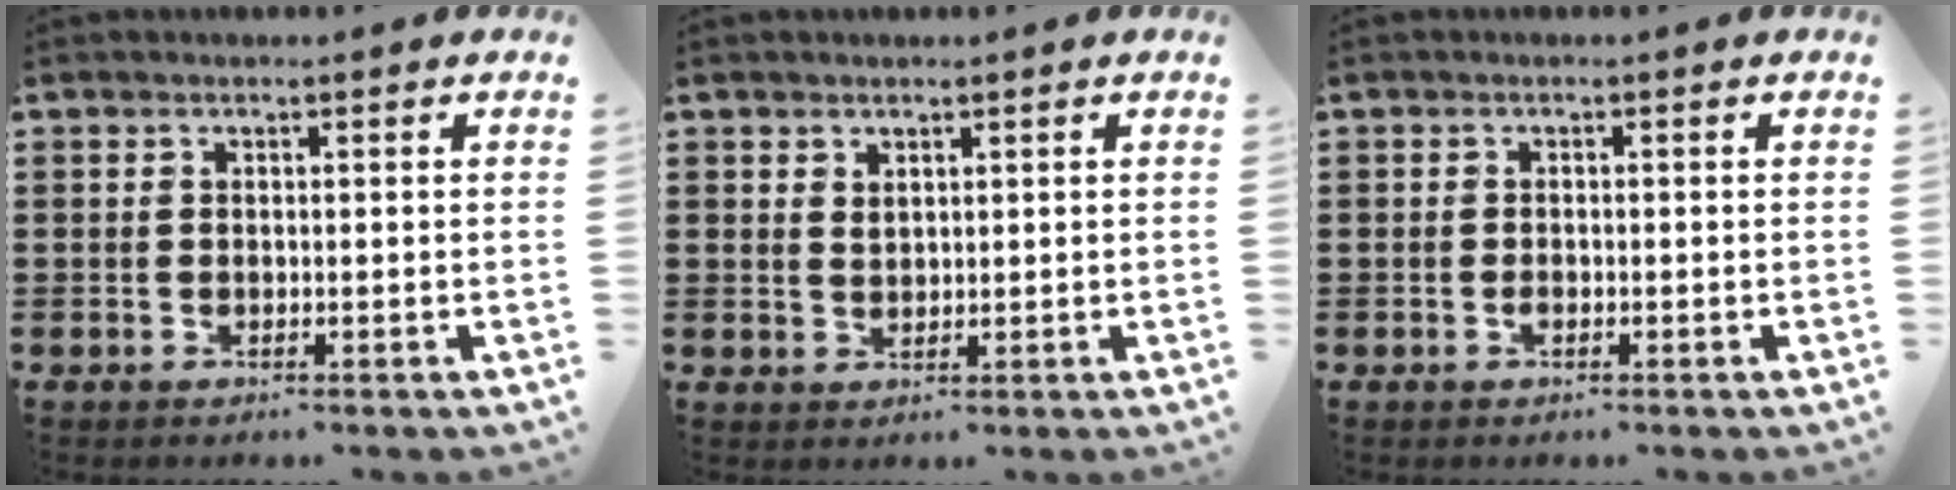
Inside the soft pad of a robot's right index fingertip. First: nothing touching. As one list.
[{"total": 1.4, "force": [1.2, 0.6, 0.3], "torque": [-0.006, 0.003, 0.022]}, {"total": 0.8, "force": [-0.4, 0.4, 0.6], "torque": [-0.012, -0.006, -0.005]}]